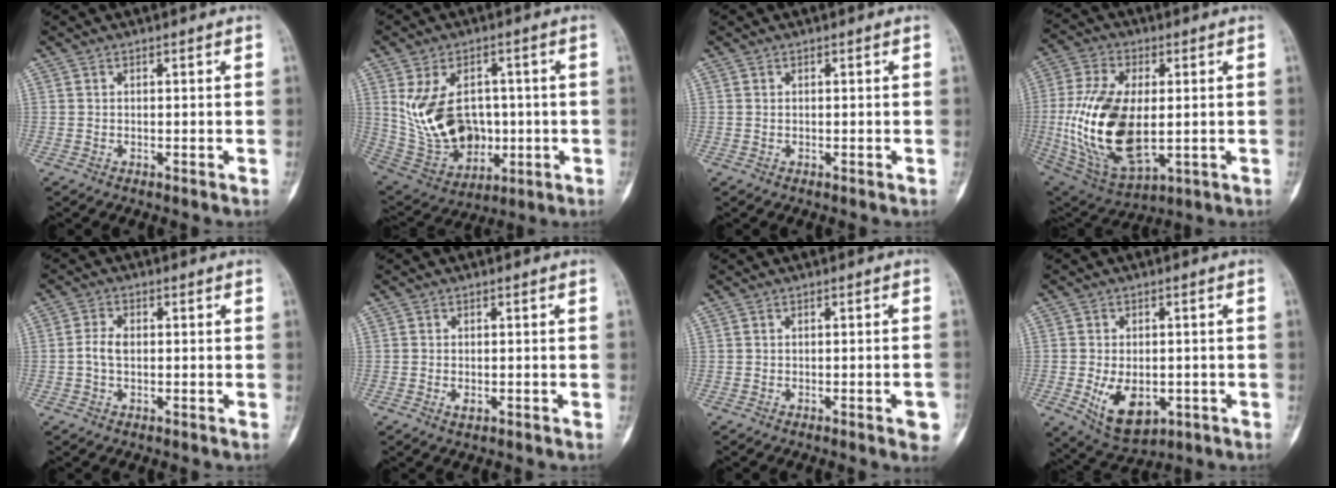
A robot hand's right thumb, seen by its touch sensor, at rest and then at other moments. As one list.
[{"total": 15.8, "force": [1.0, 11.2, 11.0], "torque": [-0.169, -0.001, 0.049]}, {"total": 0.0}, {"total": 20.5, "force": [-0.7, 10.9, 17.4], "torque": [-0.352, -0.010, 0.003]}, {"total": 3.2, "force": [-0.2, 2.0, 2.5], "torque": [-0.054, 0.007, -0.009]}, {"total": 1.4, "force": [-0.5, 0.8, 1.0], "torque": [-0.019, 0.000, -0.009]}, {"total": 3.5, "force": [-1.5, 0.8, 3.0], "torque": [-0.032, 0.008, -0.017]}, {"total": 9.9, "force": [-2.6, 6.2, 7.3], "torque": [-0.102, -0.003, -0.024]}]